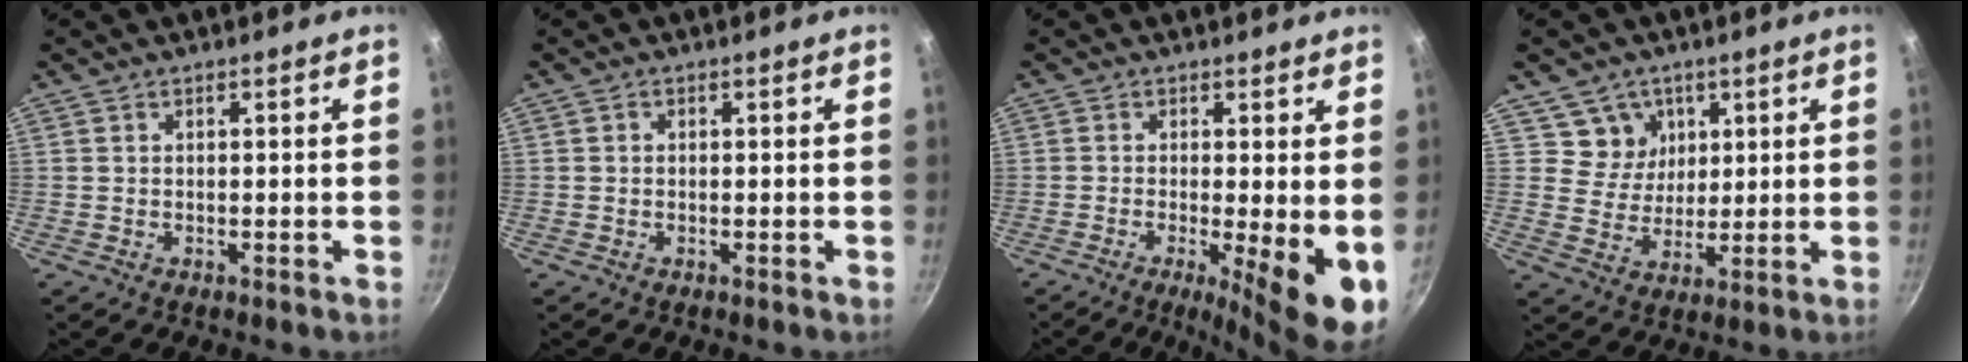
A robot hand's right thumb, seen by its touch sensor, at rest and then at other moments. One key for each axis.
{"total": 0.6, "fx": 0.0, "fy": 0.5, "fz": 0.2, "tx": -0.002, "ty": 0.003, "tz": -0.001}
{"total": 10.3, "fx": -1.7, "fy": 2.0, "fz": 9.9, "tx": -0.130, "ty": -0.013, "tz": -0.022}
{"total": 6.8, "fx": 3.0, "fy": 5.9, "fz": 1.7, "tx": 0.007, "ty": -0.022, "tz": 0.053}